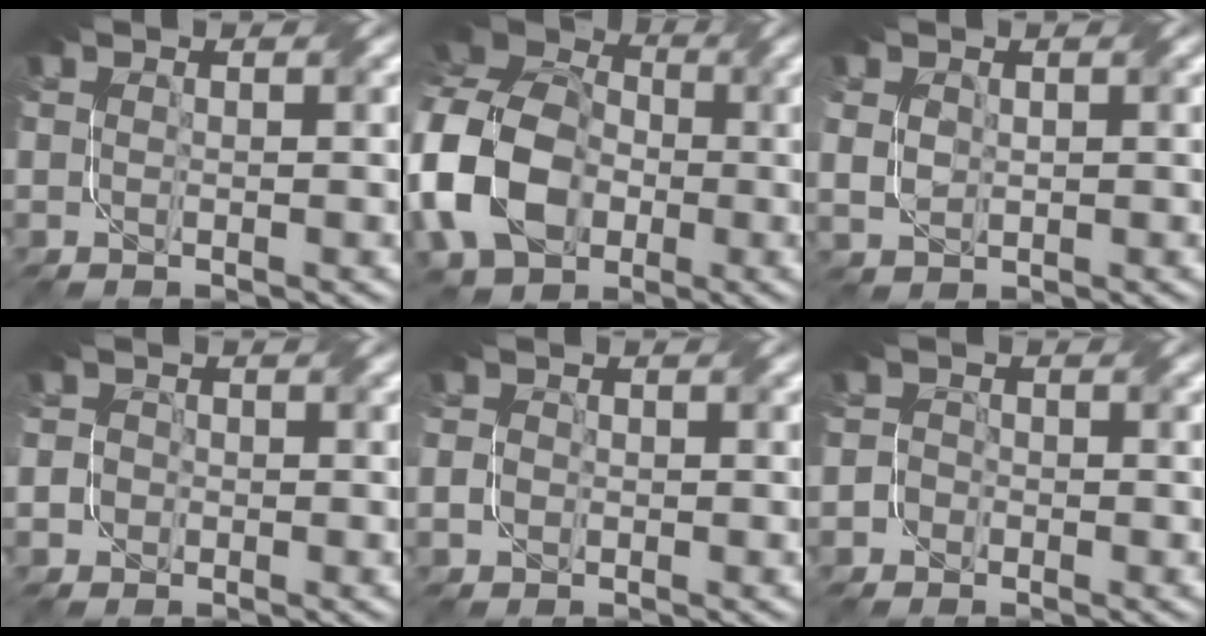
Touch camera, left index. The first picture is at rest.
{"total": 12.6, "force": [-2.9, 9.2, 8.1], "torque": [-0.190, 0.001, -0.072]}
{"total": 1.9, "force": [0.4, 1.4, 1.2], "torque": [-0.045, 0.005, 0.022]}
{"total": 2.4, "force": [-0.4, 2.2, 0.9], "torque": [0.001, 0.016, -0.027]}
{"total": 1.2, "force": [-0.8, 0.7, 0.5], "torque": [-0.007, 0.000, -0.019]}
{"total": 2.1, "force": [-1.0, 1.7, 0.4], "torque": [0.013, 0.013, -0.040]}